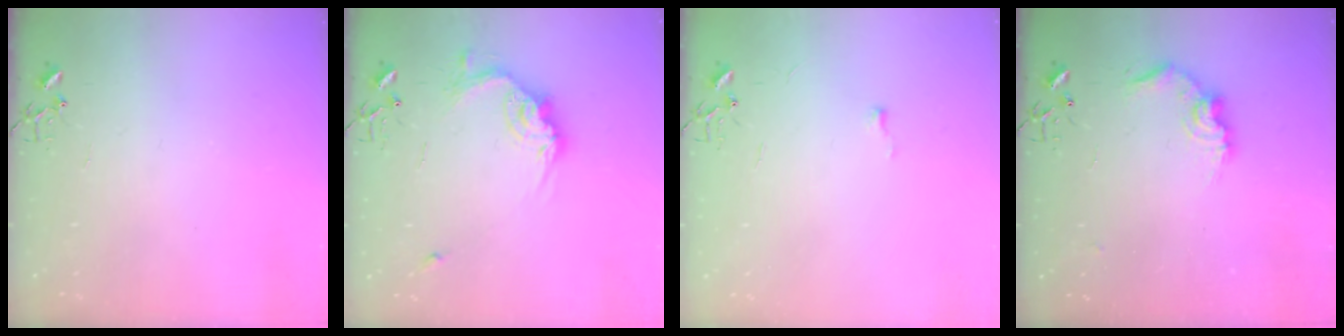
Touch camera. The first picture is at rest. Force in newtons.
{"total": 14.6, "press": 14.6, "slide": 0.9}
{"total": 3.5, "press": 3.5, "slide": 0.5}
{"total": 9.9, "press": 9.9, "slide": 0.1}